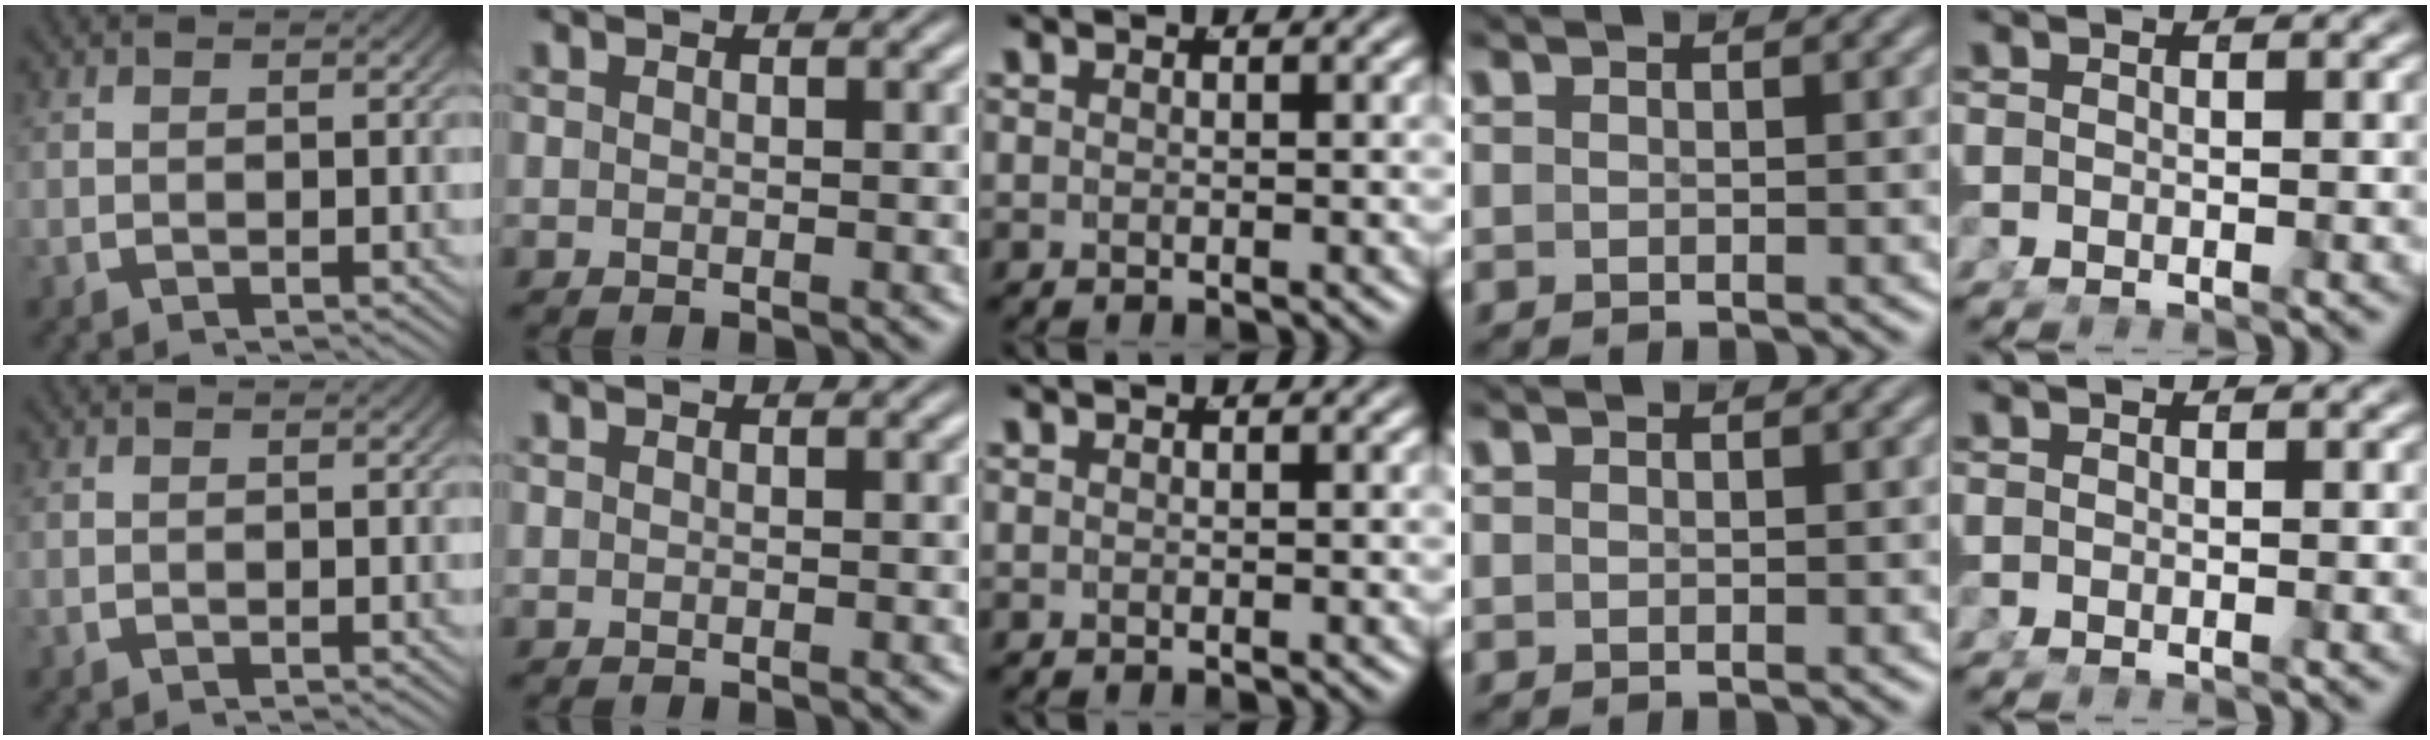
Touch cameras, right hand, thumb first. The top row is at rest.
{}